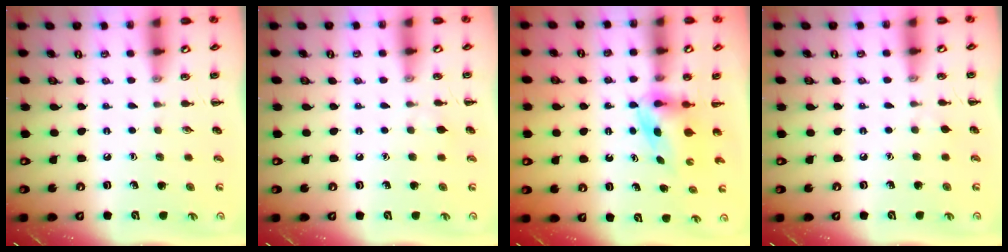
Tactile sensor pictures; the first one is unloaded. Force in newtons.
{"total": 2.9, "press": 2.7, "slide": 0.9}
{"total": 4.7, "press": 4.7, "slide": 0.2}
{"total": 2.4, "press": 2.3, "slide": 0.9}